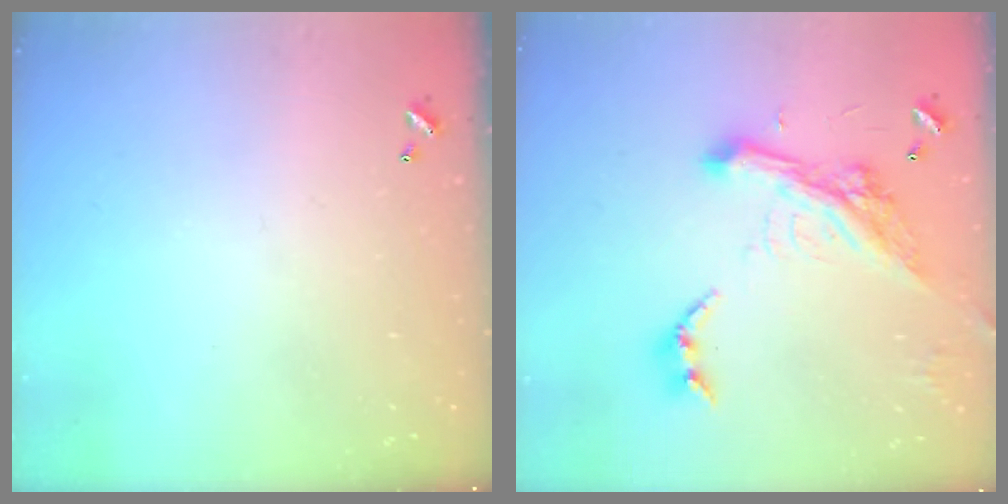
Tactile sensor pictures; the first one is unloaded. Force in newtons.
{"total": 6.9, "press": 6.8, "slide": 1.3}